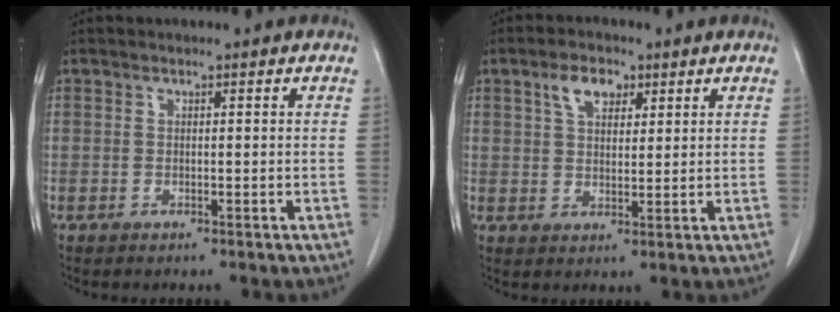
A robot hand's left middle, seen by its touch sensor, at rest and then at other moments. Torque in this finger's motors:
{"motor_torque": [0.38, -0.09, 0.02, 0.01]}